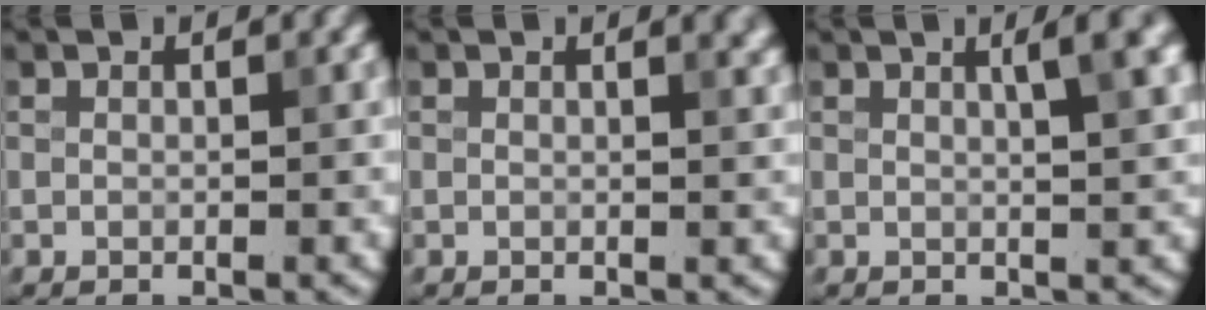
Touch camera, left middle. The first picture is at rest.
{"total": 1.8, "force": [1.2, 0.7, 1.2], "torque": [-0.002, 0.004, 0.013]}
{"total": 3.6, "force": [1.5, 0.9, 3.1], "torque": [-0.029, 0.006, 0.019]}